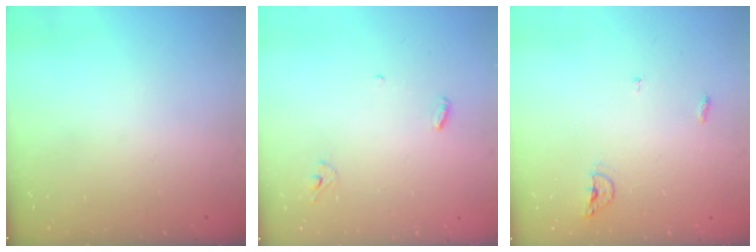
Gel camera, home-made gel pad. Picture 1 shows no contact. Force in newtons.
{"total": 3.5, "press": 3.5, "slide": 0.3}
{"total": 4.4, "press": 4.3, "slide": 1.0}